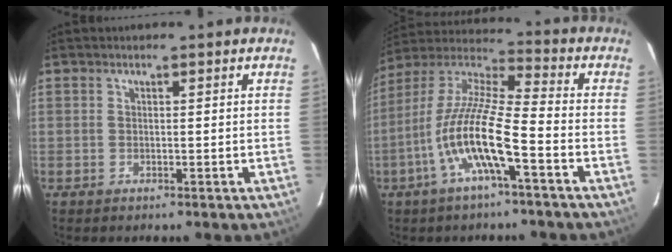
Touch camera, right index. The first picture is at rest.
{"total": 14.2, "force": [-5.8, 1.8, 12.9], "torque": [-0.253, -0.003, -0.118]}